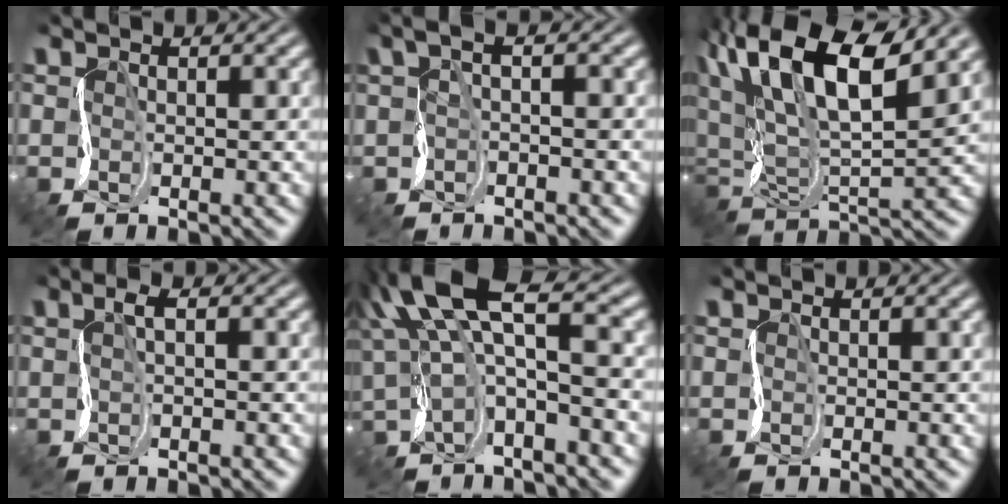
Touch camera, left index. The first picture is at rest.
{"total": 2.6, "force": [0.7, 1.0, 2.3], "torque": [-0.050, 0.015, 0.002]}
{"total": 13.0, "force": [6.9, 4.8, 9.9], "torque": [-0.192, 0.027, 0.121]}
{"total": 0.9, "force": [0.1, -0.1, 0.8], "torque": [-0.017, 0.010, 0.001]}
{"total": 8.2, "force": [2.6, 2.9, 7.3], "torque": [-0.148, 0.015, 0.044]}
{"total": 0.0}